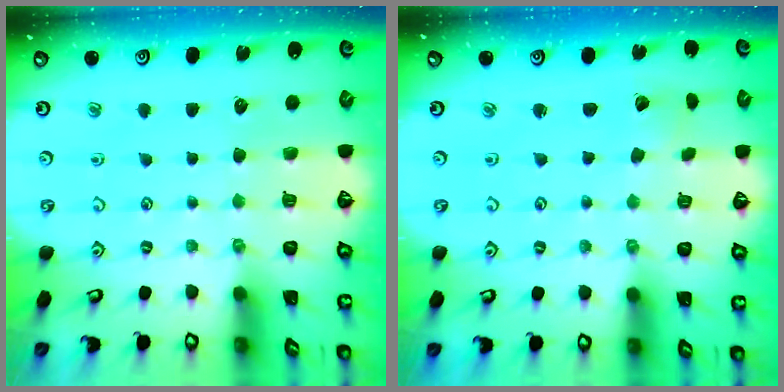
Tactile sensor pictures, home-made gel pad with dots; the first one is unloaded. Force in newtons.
{"total": 2.4, "press": 2.4, "slide": 0.2}